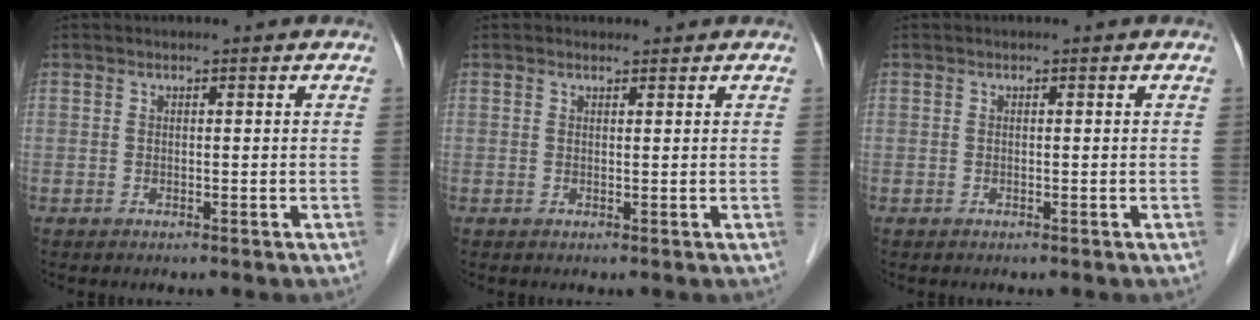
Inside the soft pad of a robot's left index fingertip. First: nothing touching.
{"total": 0.6, "force": [0.5, 0.4, 0.0], "torque": [-0.006, 0.000, 0.006]}
{"total": 0.0}